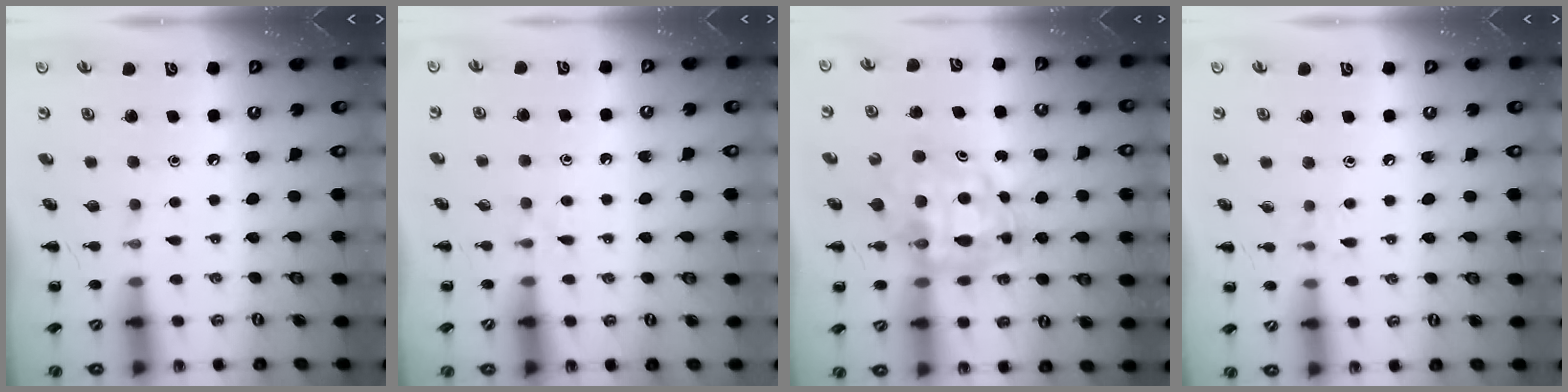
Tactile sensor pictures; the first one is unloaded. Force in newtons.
{"total": 2.5, "press": 2.2, "slide": 1.1}
{"total": 8.4, "press": 8.1, "slide": 2.3}
{"total": 4.4, "press": 4.0, "slide": 1.7}